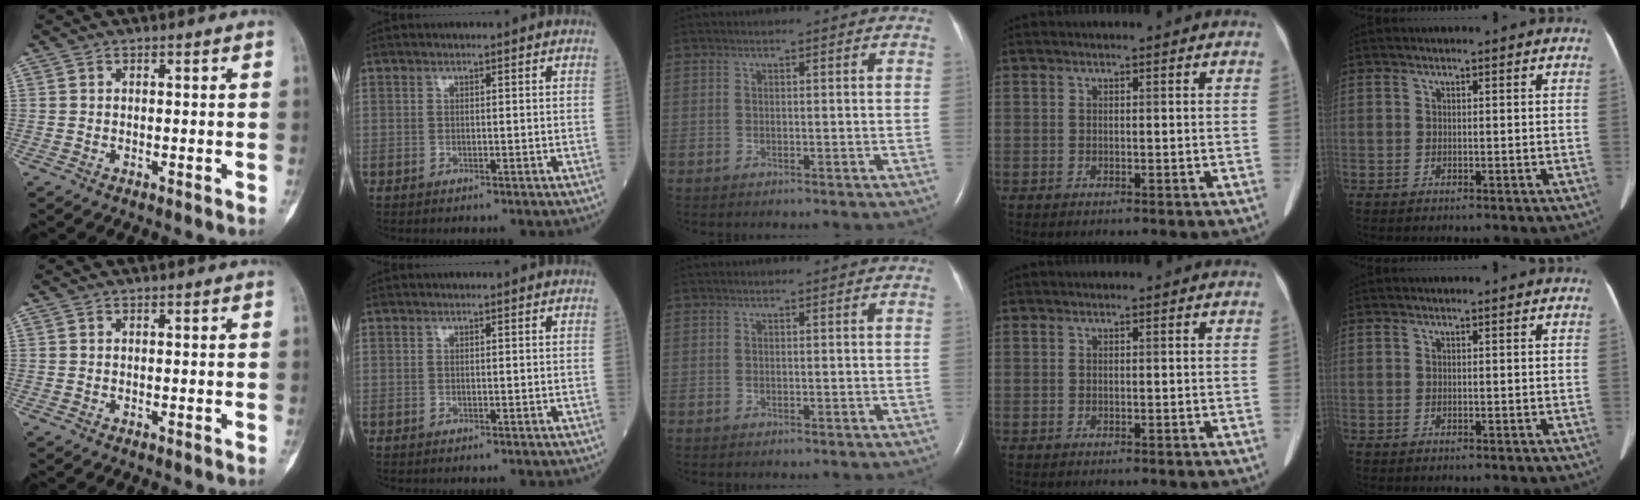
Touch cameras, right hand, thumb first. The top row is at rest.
{}